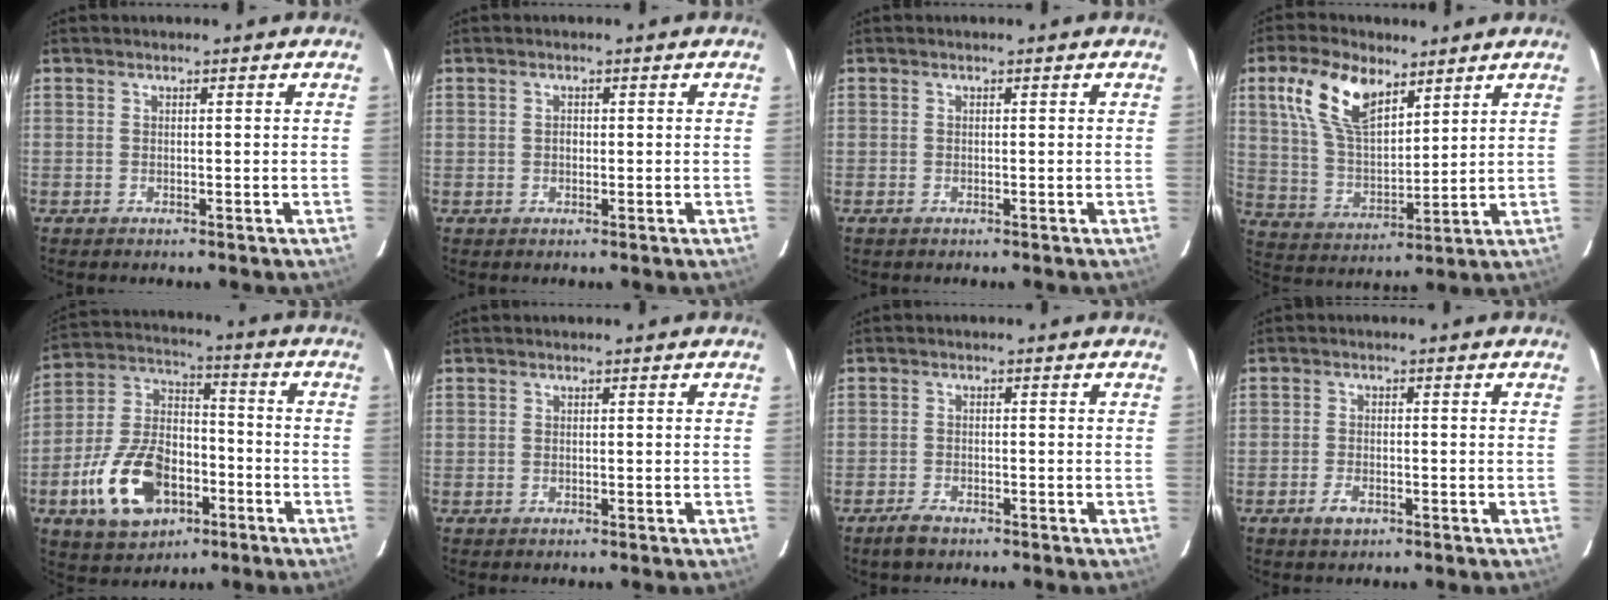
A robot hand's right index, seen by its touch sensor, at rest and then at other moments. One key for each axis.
{"total": 0.9, "fx": 0.0, "fy": 0.8, "fz": 0.3, "tx": -0.004, "ty": 0.003, "tz": -0.001}
{"total": 0.7, "fx": -0.5, "fy": 0.4, "fz": 0.2, "tx": -0.006, "ty": -0.002, "tz": -0.011}
{"total": 13.4, "fx": 7.4, "fy": 6.8, "fz": 9.0, "tx": -0.177, "ty": 0.021, "tz": 0.151}
{"total": 17.3, "fx": -7.1, "fy": 10.7, "fz": 11.6, "tx": -0.257, "ty": 0.016, "tz": -0.113}
{"total": 0.0}
{"total": 3.2, "fx": -2.5, "fy": 1.2, "fz": 1.6, "tx": -0.043, "ty": -0.003, "tz": -0.048}
{"total": 3.0, "fx": -1.8, "fy": 1.5, "fz": 1.9, "tx": -0.042, "ty": -0.001, "tz": -0.034}